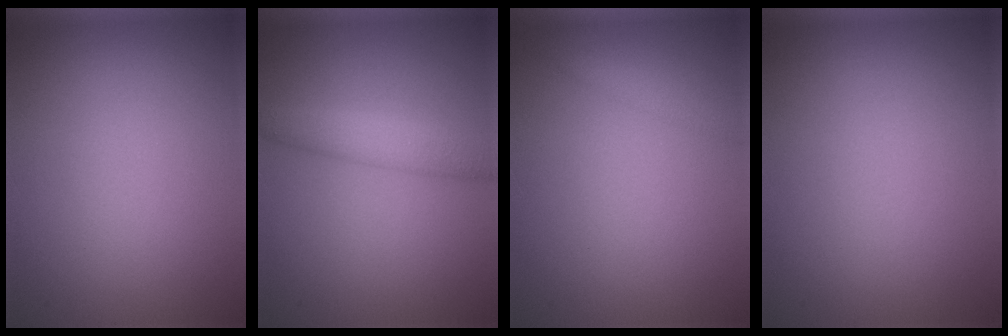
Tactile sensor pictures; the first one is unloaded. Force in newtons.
{"total": 2.8, "press": 2.8, "slide": 0.1}
{"total": 1.2, "press": 1.2, "slide": 0.0}
{"total": 0.0}